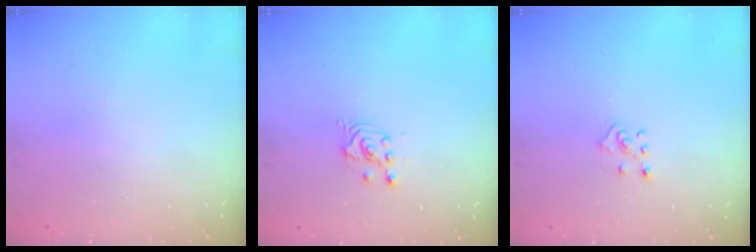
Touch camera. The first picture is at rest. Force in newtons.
{"total": 2.6, "press": 2.5, "slide": 0.3}
{"total": 2.3, "press": 2.3, "slide": 0.5}